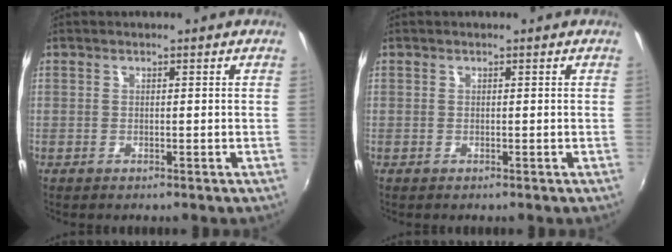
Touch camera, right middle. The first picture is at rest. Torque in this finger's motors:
{"motor_torque": [-0.07, -0.01, 0.00, 0.00]}